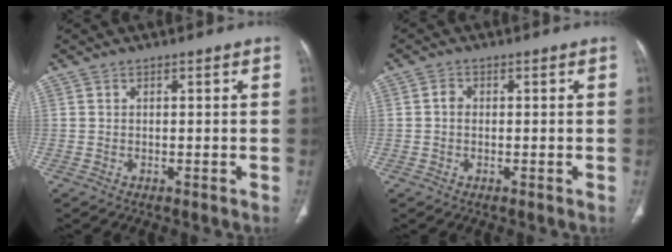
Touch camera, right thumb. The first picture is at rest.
{"total": 1.6, "force": [0.0, 1.3, 0.9], "torque": [-0.011, 0.004, -0.003]}